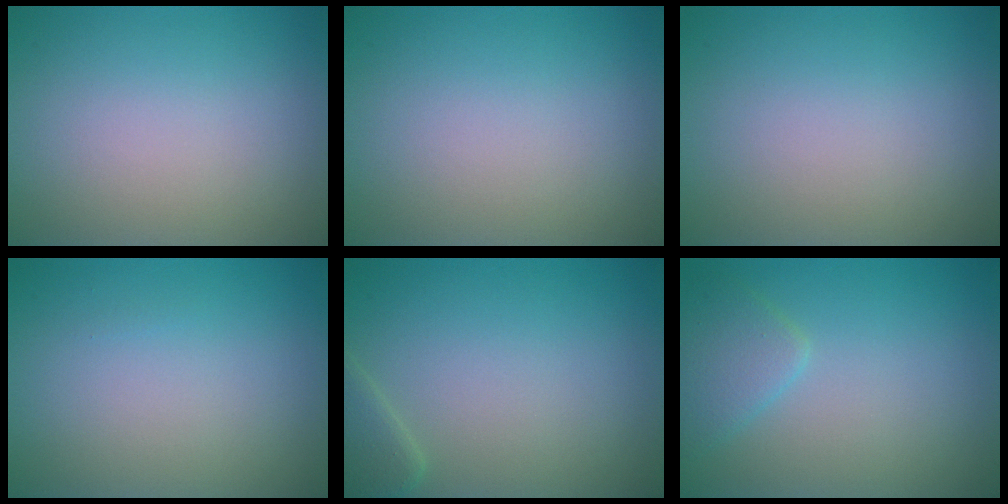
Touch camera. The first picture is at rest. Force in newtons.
{"total": 0.0}
{"total": 0.0}
{"total": 0.0}
{"total": 1.8, "press": 1.8, "slide": 0.1}
{"total": 2.4, "press": 2.4, "slide": 0.1}